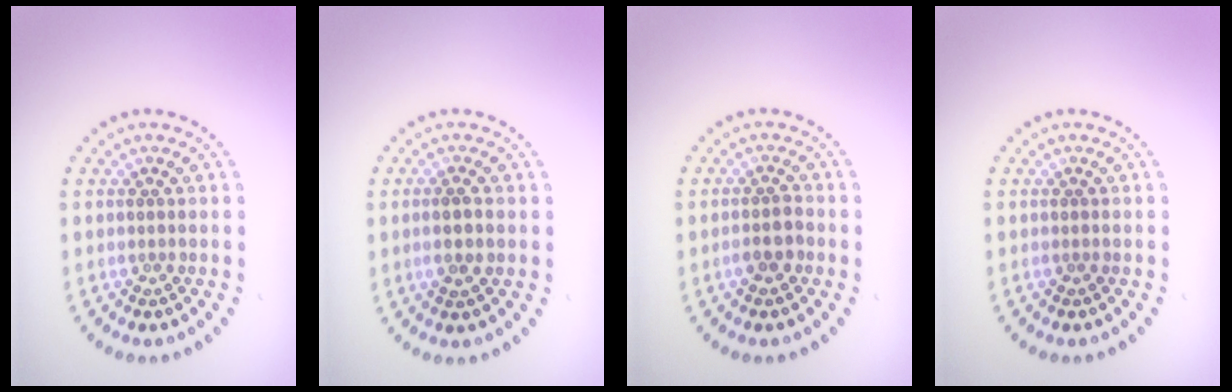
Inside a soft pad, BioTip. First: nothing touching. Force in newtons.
{"total": 1.5, "press": 1.5, "slide": 0.4}
{"total": 1.7, "press": 1.6, "slide": 0.5}
{"total": 0.0}